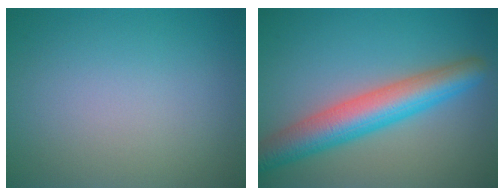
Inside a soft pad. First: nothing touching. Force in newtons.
{"total": 6.8, "press": 6.8, "slide": 0.4}